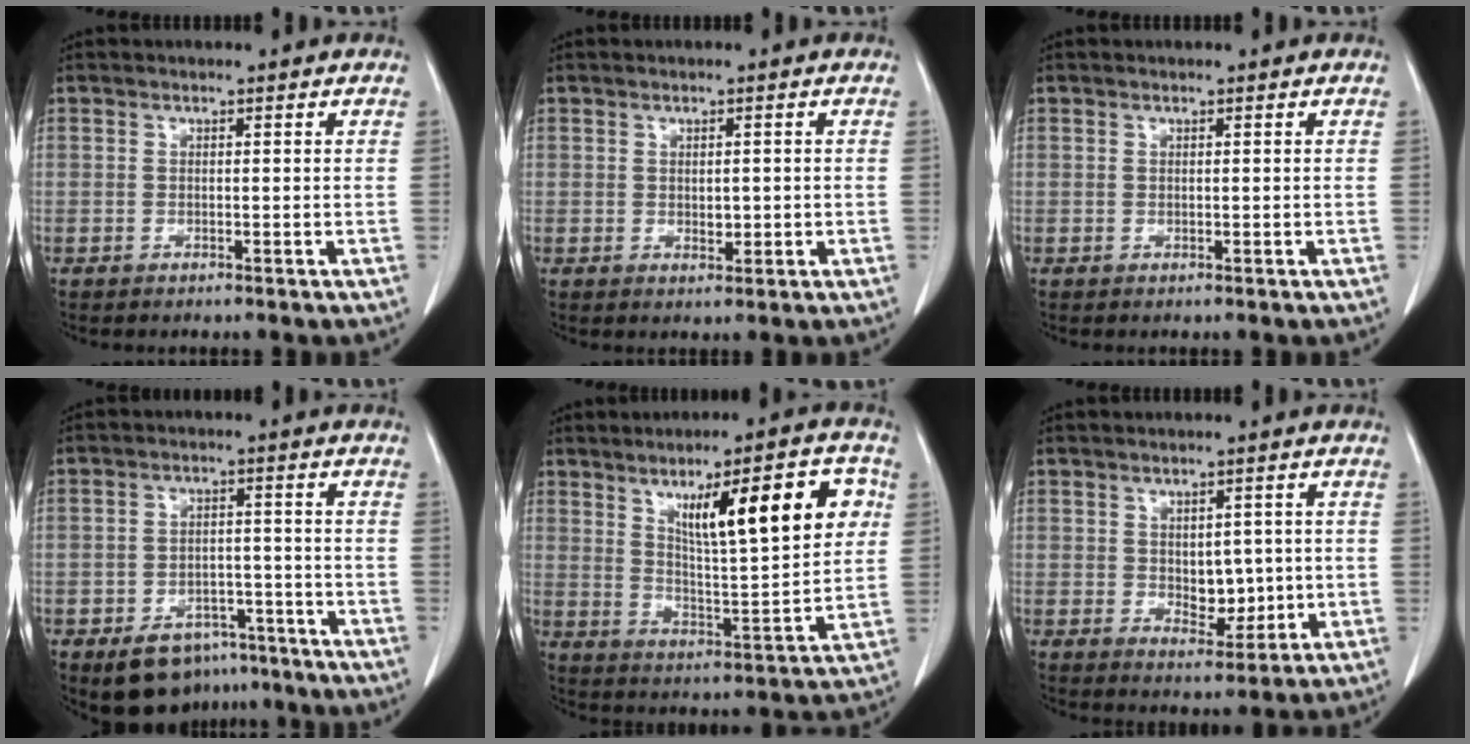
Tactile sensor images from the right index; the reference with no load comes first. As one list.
[{"total": 1.7, "force": [-0.1, 1.0, 1.4], "torque": [-0.020, -0.002, 0.003]}, {"total": 0.0}, {"total": 8.8, "force": [-6.2, 5.2, 3.3], "torque": [-0.048, 0.013, -0.087]}, {"total": 16.4, "force": [6.0, 2.8, 15.1], "torque": [-0.222, 0.013, 0.096]}, {"total": 5.2, "force": [-0.1, 3.2, 4.2], "torque": [-0.052, -0.001, 0.010]}]